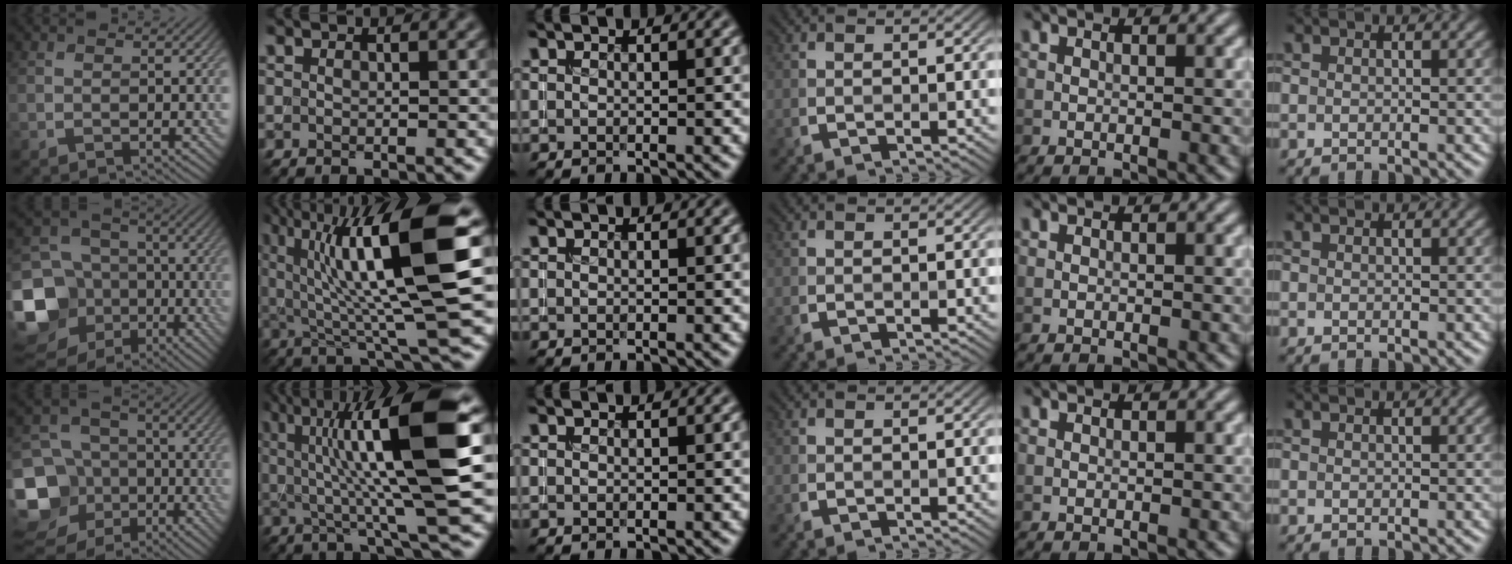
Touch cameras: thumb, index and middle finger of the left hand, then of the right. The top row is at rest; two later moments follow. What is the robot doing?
{"motion": "insert", "object": "coin"}